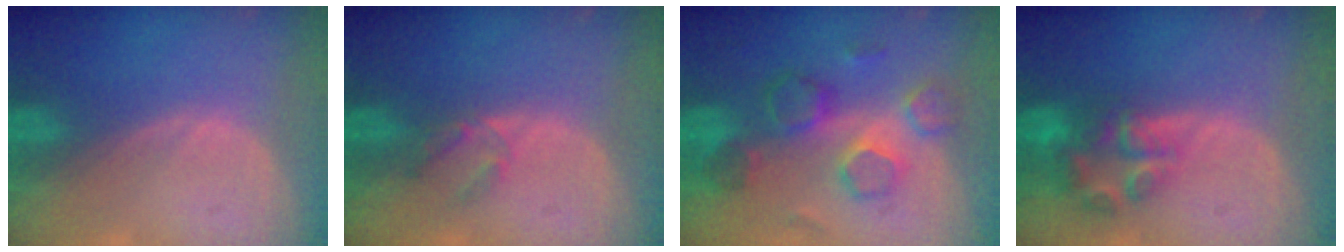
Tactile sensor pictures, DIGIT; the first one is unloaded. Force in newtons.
{"total": 2.7, "press": 2.5, "slide": 1.0}
{"total": 8.4, "press": 8.2, "slide": 1.8}
{"total": 6.8, "press": 6.2, "slide": 2.9}